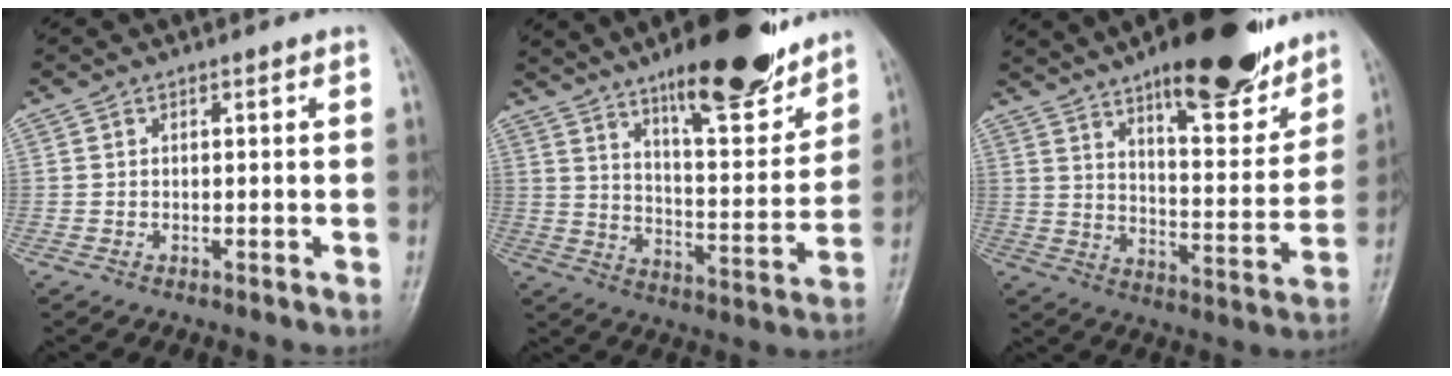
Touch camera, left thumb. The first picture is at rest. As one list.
[{"total": 19.8, "force": [14.1, 5.2, 12.9], "torque": [-0.152, -0.080, 0.222]}, {"total": 22.5, "force": [15.6, 7.0, 14.5], "torque": [-0.172, -0.070, 0.236]}]